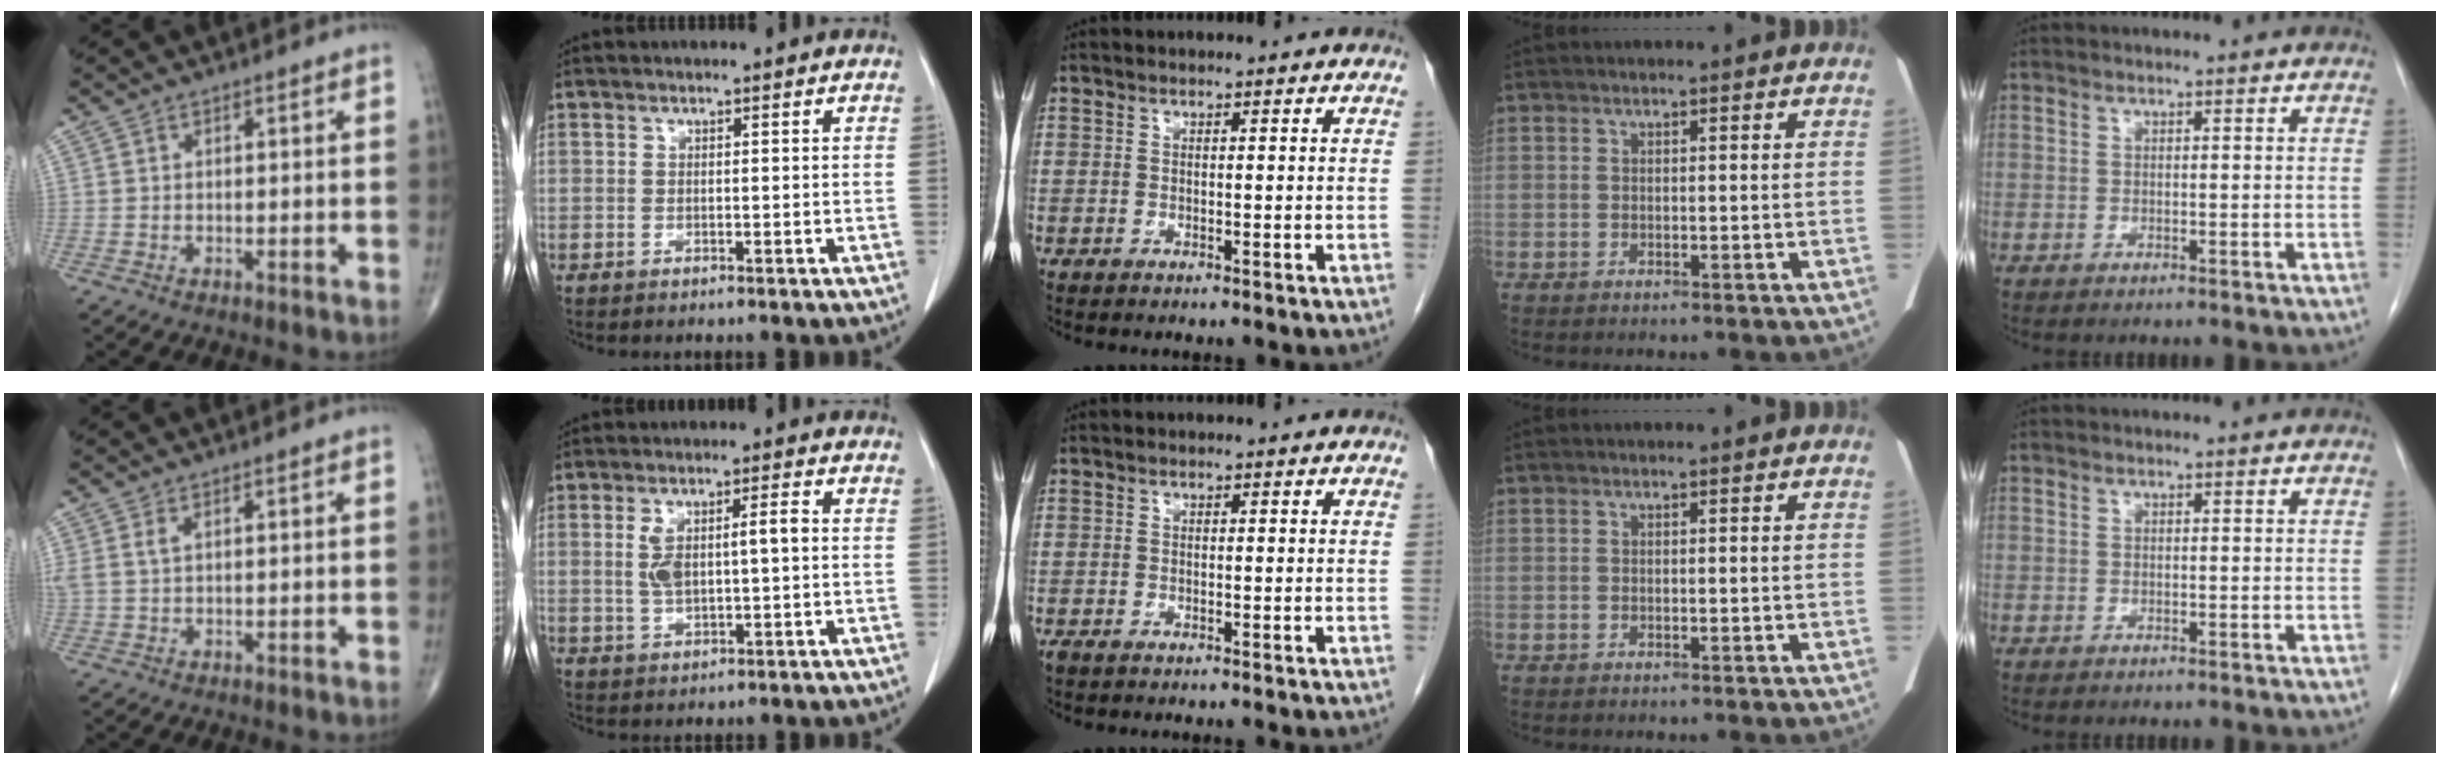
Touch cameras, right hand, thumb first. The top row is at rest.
{"thumb": {"total": 2.3, "force": [1.0, 1.0, 1.8], "torque": [-0.052, 0.013, 0.032]}, "index": {"total": 6.4, "force": [0.5, 1.8, 6.1], "torque": [-0.125, 0.018, 0.017]}, "middle": {"total": 1.3, "force": [-1.0, 0.3, 0.7], "torque": [-0.014, -0.003, -0.014]}}